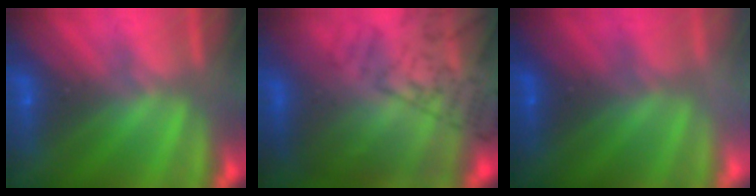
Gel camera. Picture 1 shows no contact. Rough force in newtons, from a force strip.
{"total": 8.0}
{"total": 2.6}